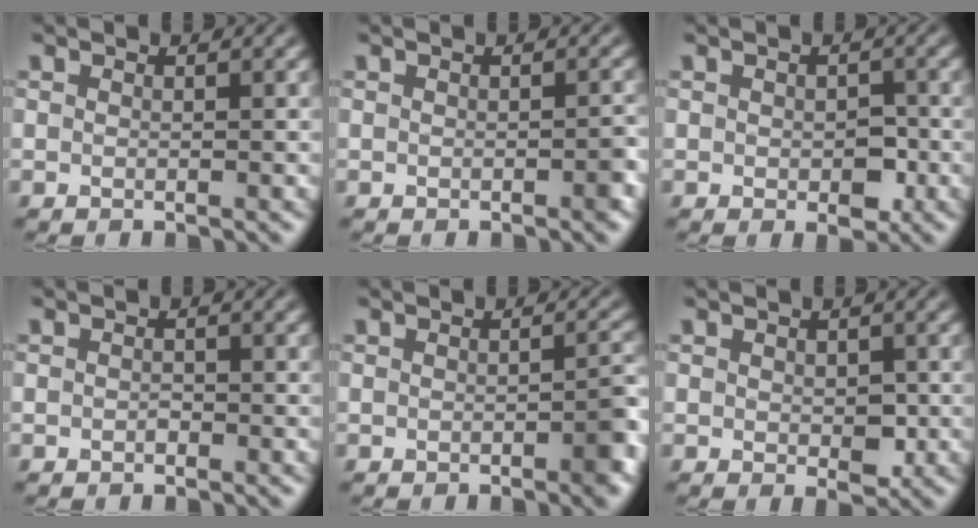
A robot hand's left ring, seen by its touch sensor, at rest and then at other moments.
{"total": 1.1, "force": [-0.5, 0.3, 0.9], "torque": [-0.012, 0.001, -0.005]}
{"total": 2.2, "force": [-0.3, 1.3, 1.7], "torque": [-0.026, -0.006, -0.004]}
{"total": 0.6, "force": [-0.2, 0.4, 0.3], "torque": [-0.007, 0.000, -0.004]}
{"total": 2.5, "force": [-1.0, 0.5, 2.2], "torque": [-0.027, 0.003, -0.015]}
{"total": 2.0, "force": [-0.2, 1.2, 1.6], "torque": [-0.022, -0.007, 0.001]}